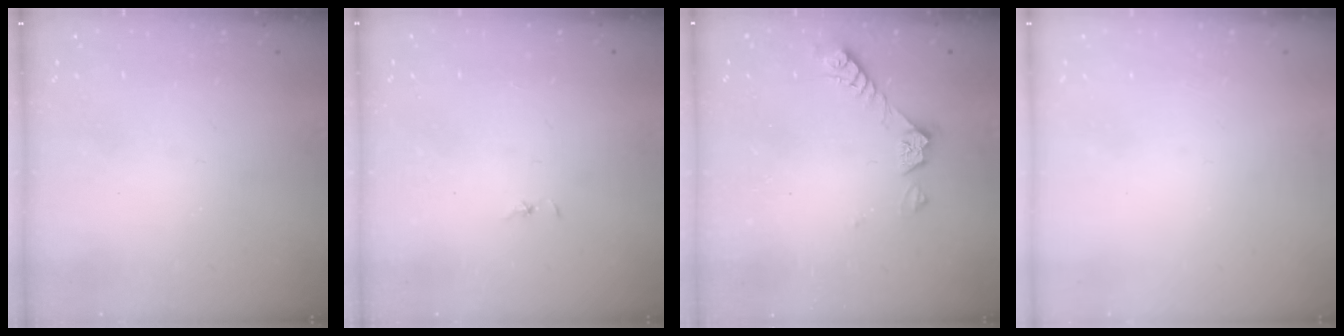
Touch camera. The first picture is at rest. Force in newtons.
{"total": 0.7, "press": 0.7, "slide": 0.1}
{"total": 4.9, "press": 4.8, "slide": 0.6}
{"total": 0.0}